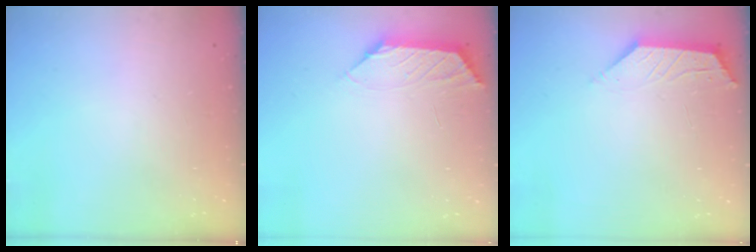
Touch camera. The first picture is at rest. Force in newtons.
{"total": 1.7, "press": 1.6, "slide": 0.5}
{"total": 2.0, "press": 1.9, "slide": 0.4}